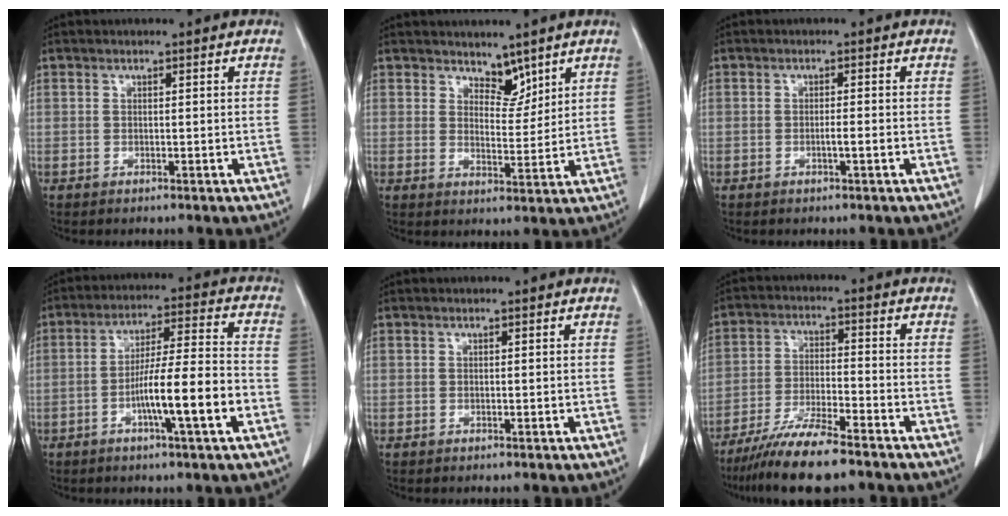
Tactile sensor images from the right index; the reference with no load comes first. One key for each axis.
{"total": 4.2, "fx": 3.4, "fy": 2.0, "fz": 1.4, "tx": -0.014, "ty": -0.006, "tz": 0.062}
{"total": 1.5, "fx": -0.5, "fy": 0.0, "fz": 1.4, "tx": -0.024, "ty": -0.001, "tz": -0.008}
{"total": 11.9, "fx": -4.2, "fy": 0.3, "fz": 11.1, "tx": -0.188, "ty": 0.005, "tz": -0.070}
{"total": 0.0}
{"total": 10.8, "fx": -8.7, "fy": 0.9, "fz": 6.4, "tx": -0.113, "ty": -0.027, "tz": -0.152}